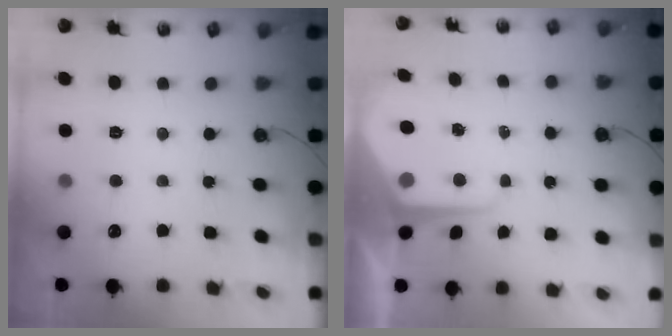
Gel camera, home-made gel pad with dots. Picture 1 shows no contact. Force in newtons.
{"total": 8.9, "press": 8.9, "slide": 0.7}